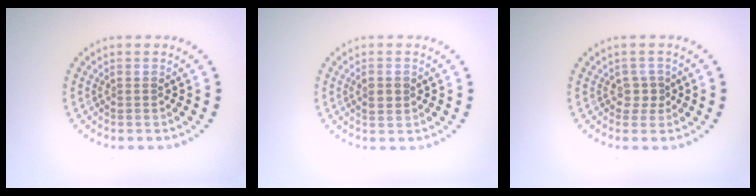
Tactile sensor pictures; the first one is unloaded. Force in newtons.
{"total": 1.4, "press": 1.4, "slide": 0.2}
{"total": 1.4, "press": 1.0, "slide": 1.0}